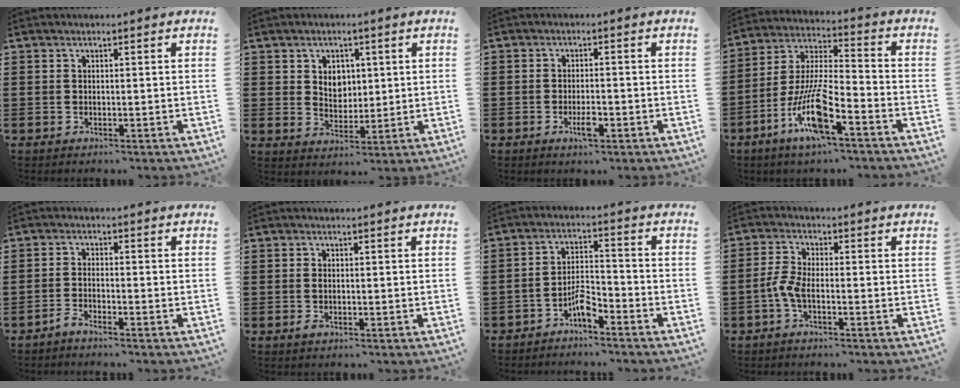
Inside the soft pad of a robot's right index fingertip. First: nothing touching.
{"total": 4.0, "force": [1.5, 3.3, 1.6], "torque": [-0.036, 0.010, 0.025]}
{"total": 3.0, "force": [-1.3, 0.8, 2.6], "torque": [-0.058, -0.003, -0.027]}
{"total": 11.9, "force": [-6.6, 2.8, 9.5], "torque": [-0.205, 0.000, -0.128]}
{"total": 1.7, "force": [-1.6, -0.2, 0.6], "torque": [-0.018, -0.004, -0.031]}
{"total": 0.8, "force": [-0.3, 0.5, 0.6], "torque": [-0.012, -0.002, -0.005]}
{"total": 4.5, "force": [-3.3, 1.5, 2.7], "torque": [-0.045, 0.013, -0.060]}
{"total": 3.6, "force": [-1.4, 1.3, 3.0], "torque": [-0.081, -0.004, -0.033]}